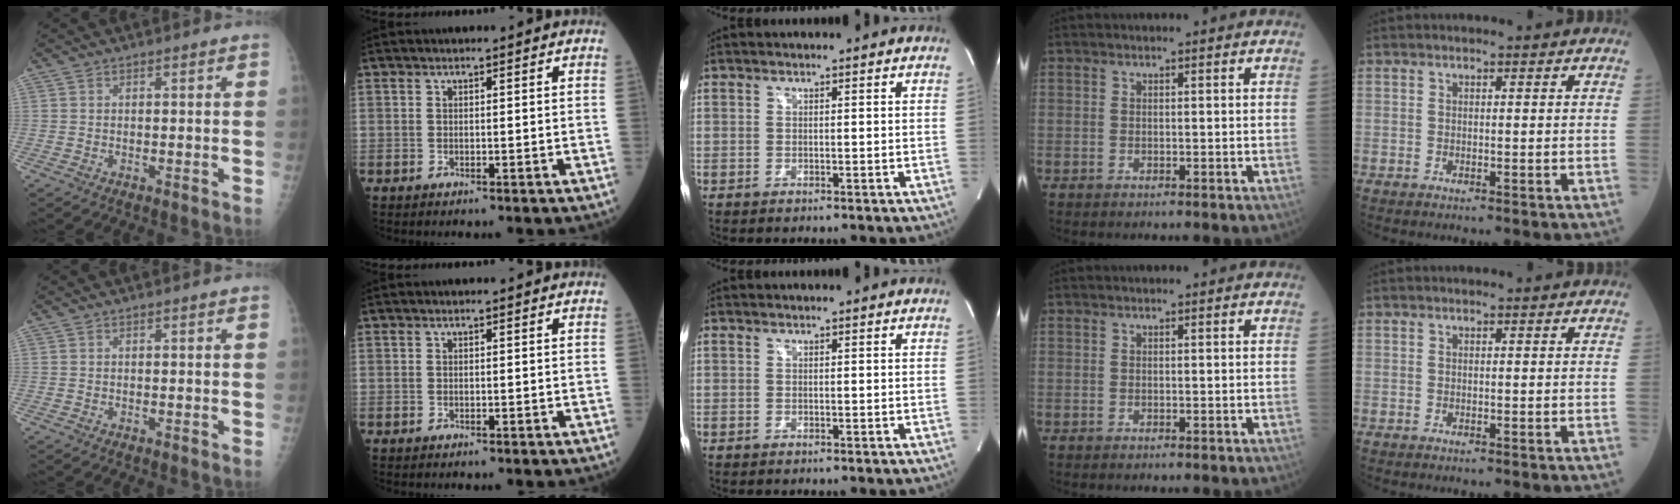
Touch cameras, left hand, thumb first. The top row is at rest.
{}